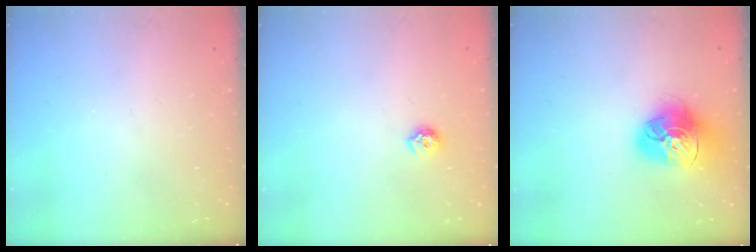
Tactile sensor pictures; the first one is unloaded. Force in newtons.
{"total": 6.0, "press": 5.9, "slide": 0.8}
{"total": 16.4, "press": 16.3, "slide": 1.7}